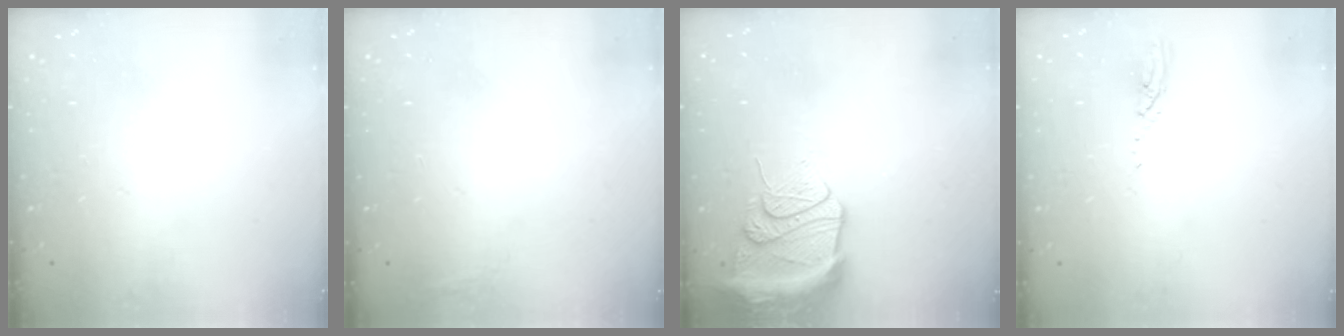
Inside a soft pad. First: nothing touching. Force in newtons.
{"total": 9.7, "press": 4.2, "slide": 8.8}
{"total": 14.0, "press": 13.9, "slide": 1.7}
{"total": 3.0, "press": 3.0, "slide": 0.1}